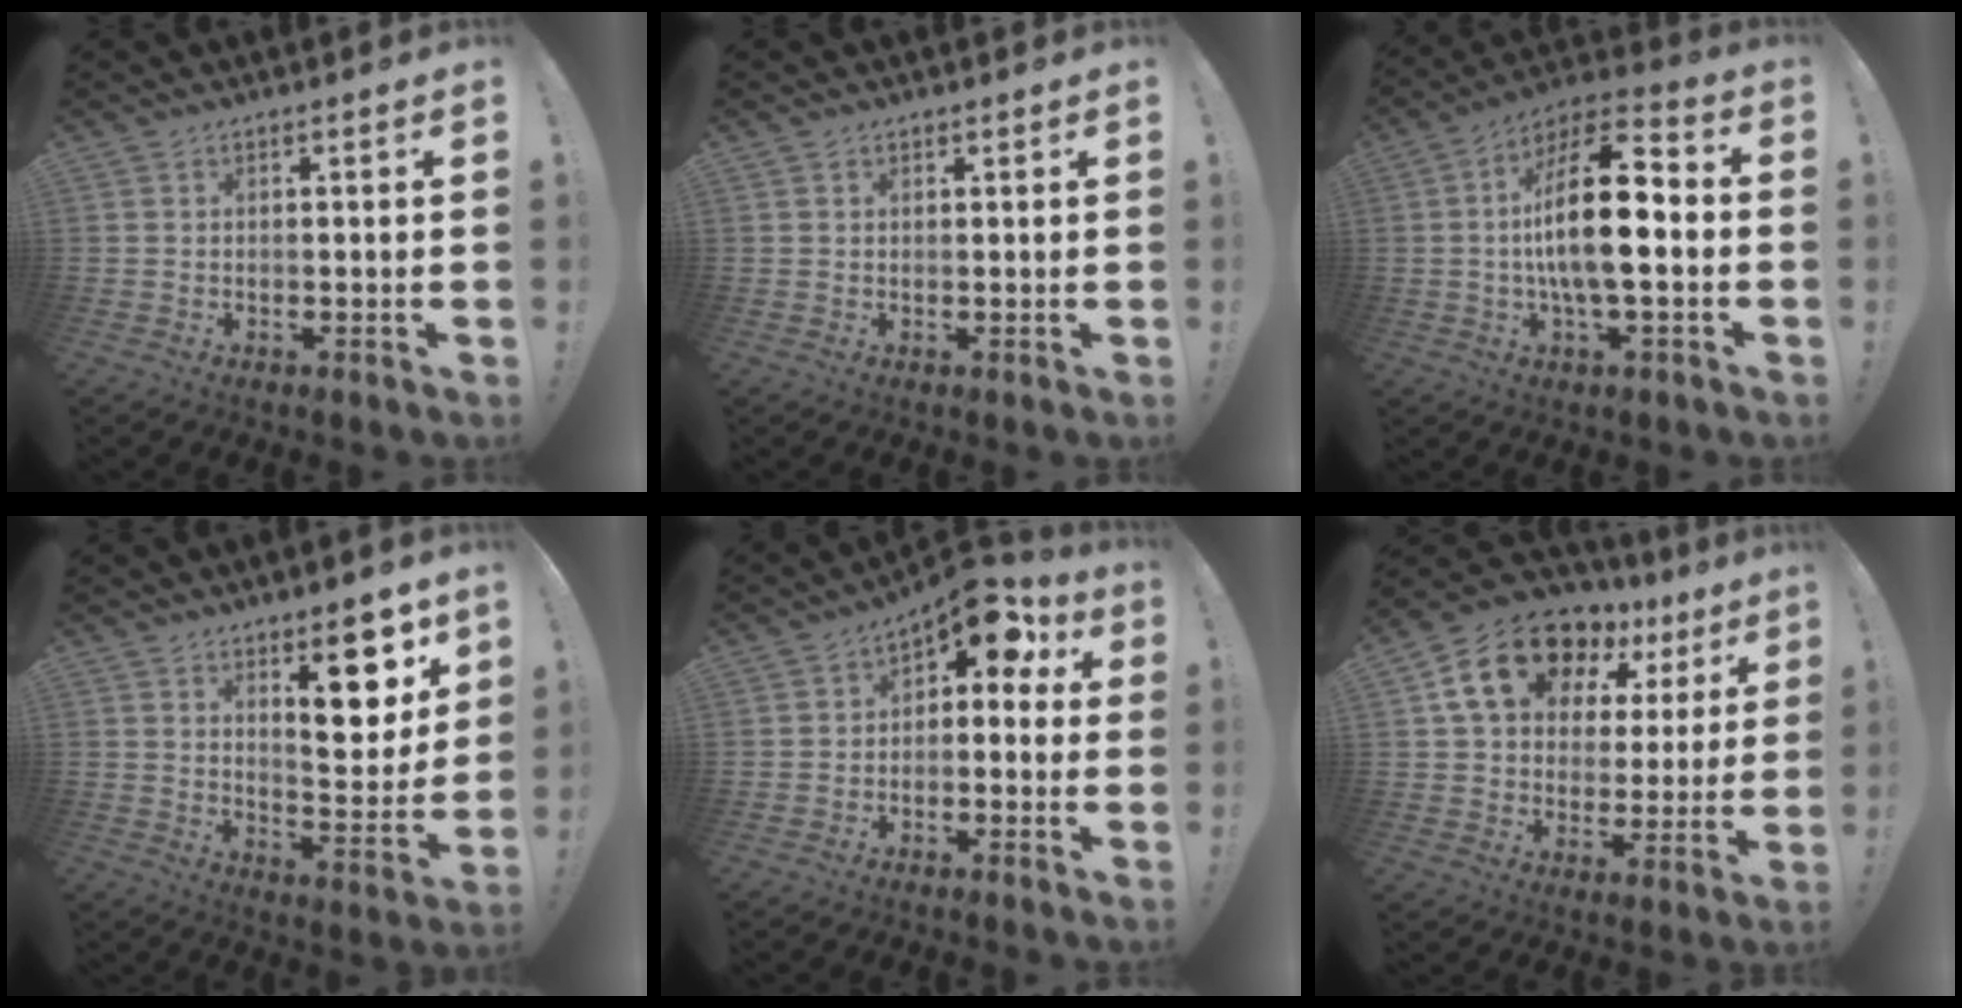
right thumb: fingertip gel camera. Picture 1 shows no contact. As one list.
[{"total": 0.6, "force": [0.5, 0.3, 0.1], "torque": [0.001, -0.002, 0.010]}, {"total": 18.8, "force": [-0.8, 6.5, 17.6], "torque": [-0.314, 0.007, -0.020]}, {"total": 13.7, "force": [7.6, 5.1, 10.2], "torque": [-0.120, -0.045, 0.121]}, {"total": 8.3, "force": [3.6, 4.9, 5.6], "torque": [-0.067, -0.025, 0.065]}, {"total": 18.6, "force": [9.9, 11.8, 10.3], "torque": [-0.164, -0.043, 0.187]}]